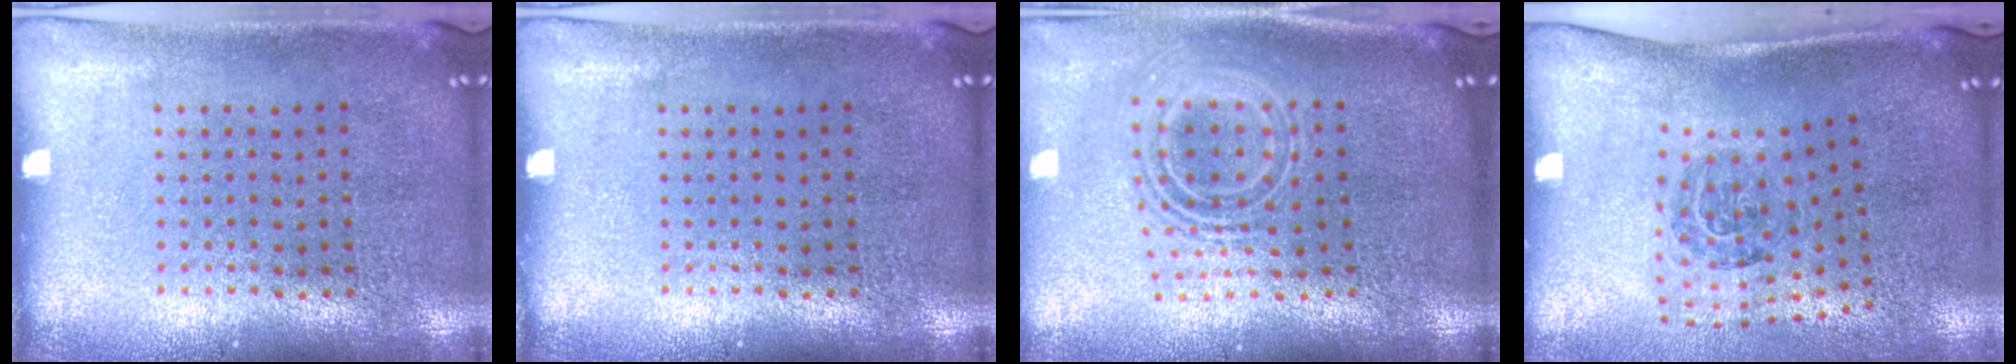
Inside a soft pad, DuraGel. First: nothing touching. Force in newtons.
{"total": 0.0}
{"total": 2.2, "press": 1.6, "slide": 1.5}
{"total": 1.7, "press": 1.2, "slide": 1.2}